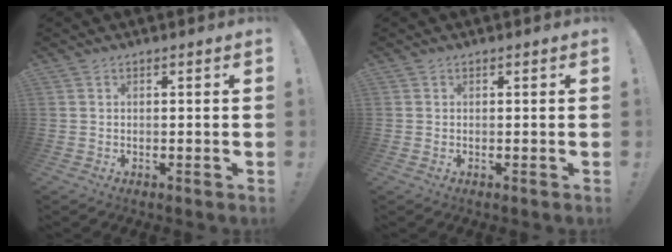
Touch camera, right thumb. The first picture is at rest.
{"total": 0.0}